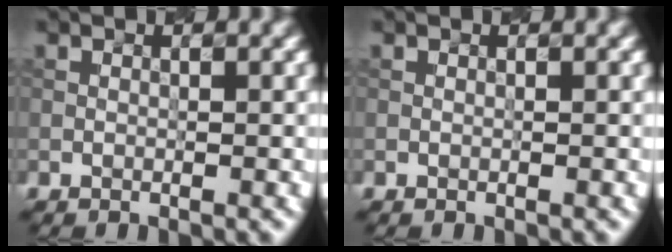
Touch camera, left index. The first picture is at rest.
{"total": 0.0}